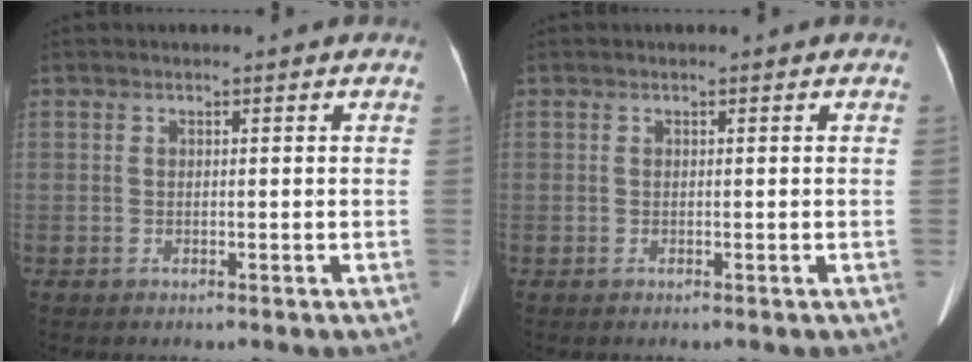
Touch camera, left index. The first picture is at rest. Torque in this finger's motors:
{"motor_torque": [0.02, 0.02, 0.00, 0.00]}